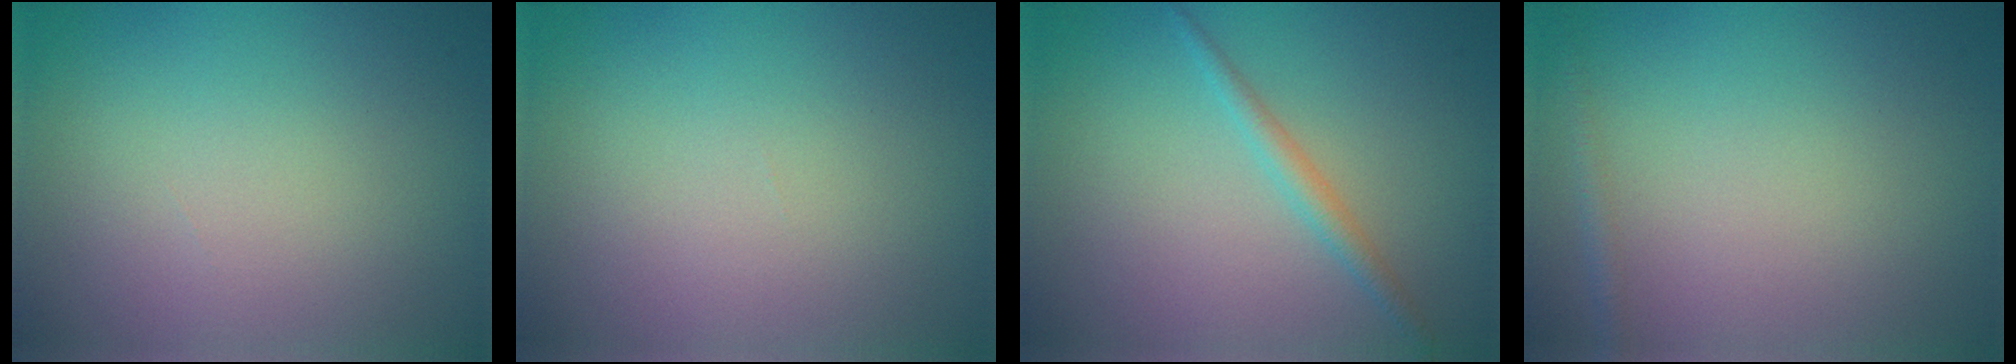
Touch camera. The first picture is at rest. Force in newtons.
{"total": 0.0}
{"total": 1.5, "press": 1.5, "slide": 0.0}
{"total": 0.9, "press": 0.9, "slide": 0.1}